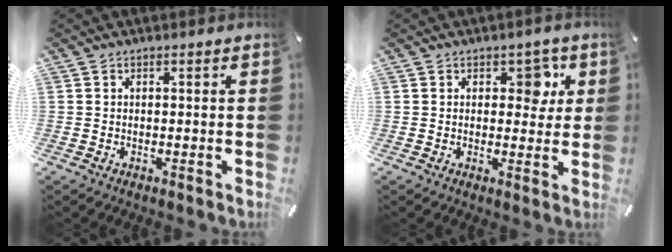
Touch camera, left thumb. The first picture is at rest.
{"total": 6.0, "force": [2.2, 4.1, 3.8], "torque": [-0.028, -0.008, 0.026]}